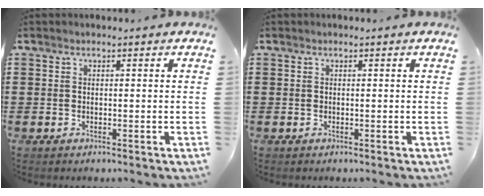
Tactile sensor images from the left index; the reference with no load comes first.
{"total": 0.0}